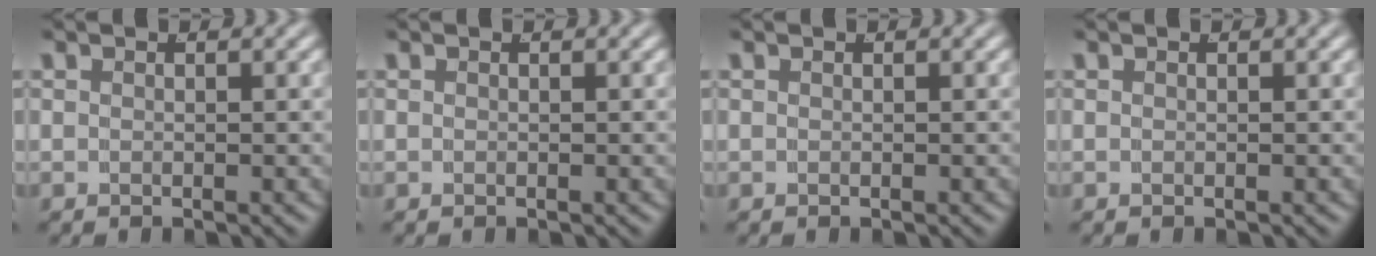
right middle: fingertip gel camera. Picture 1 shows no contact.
{"total": 0.0}
{"total": 0.0}
{"total": 0.0}